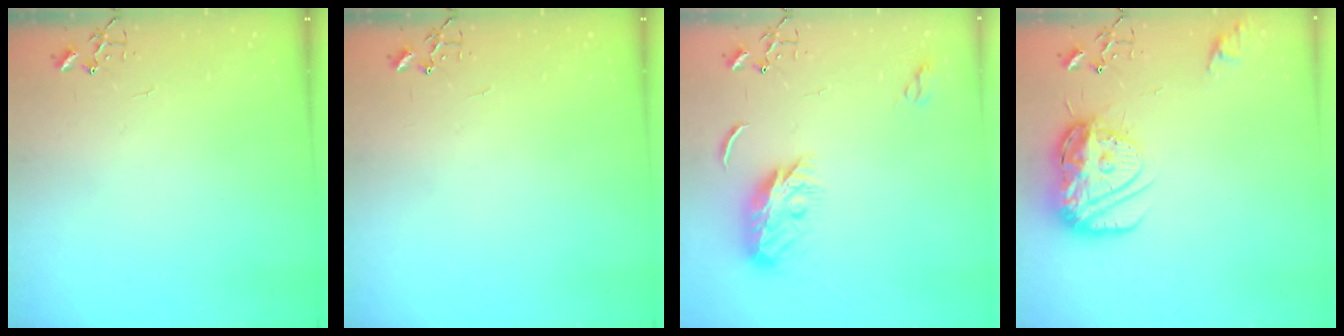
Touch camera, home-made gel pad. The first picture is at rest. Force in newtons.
{"total": 0.0}
{"total": 9.6, "press": 9.6, "slide": 0.1}
{"total": 16.2, "press": 16.1, "slide": 1.1}